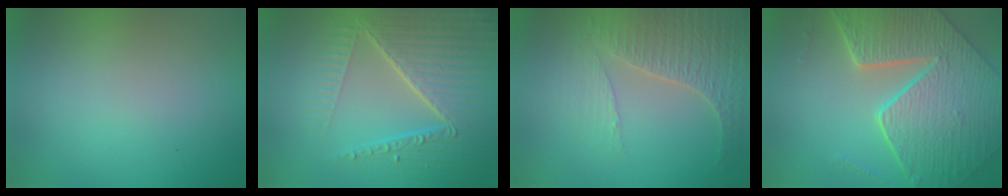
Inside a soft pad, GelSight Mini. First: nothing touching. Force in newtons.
{"total": 7.5, "press": 5.6, "slide": 5.0}
{"total": 3.4, "press": 3.4, "slide": 0.5}
{"total": 9.4, "press": 6.9, "slide": 6.4}